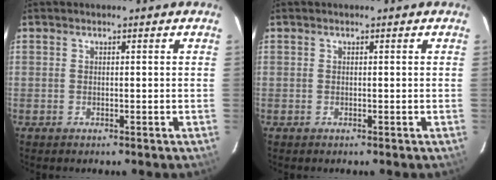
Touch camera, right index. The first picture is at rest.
{"total": 0.0}